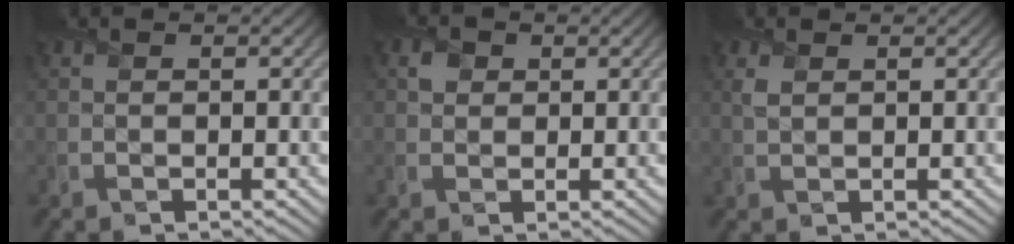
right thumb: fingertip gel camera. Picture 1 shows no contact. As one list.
[{"total": 1.6, "force": [0.5, 1.5, 0.4], "torque": [-0.006, 0.000, 0.006]}, {"total": 1.3, "force": [0.8, 0.7, 0.8], "torque": [-0.024, 0.003, 0.017]}]